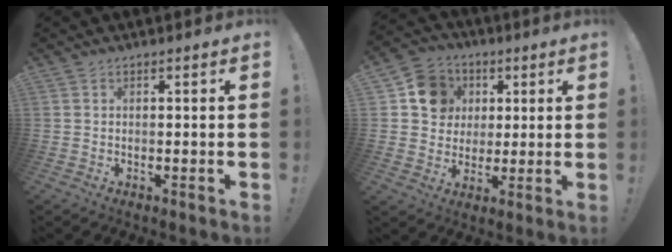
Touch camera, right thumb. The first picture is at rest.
{"total": 12.0, "force": [3.5, 10.8, 3.9], "torque": [-0.040, -0.009, 0.071]}